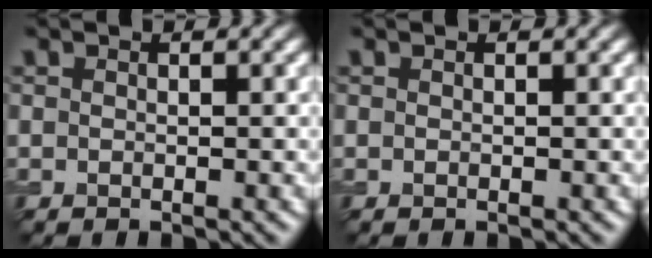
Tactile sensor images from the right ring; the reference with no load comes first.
{"total": 0.0}